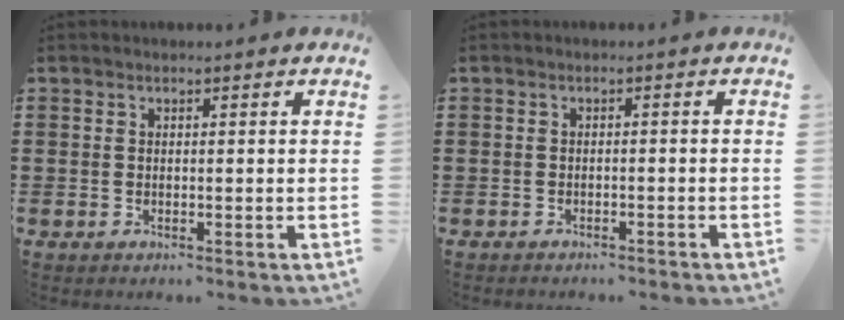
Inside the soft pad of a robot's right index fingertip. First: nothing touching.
{"total": 1.1, "force": [-1.1, 0.1, 0.1], "torque": [-0.005, 0.001, -0.024]}